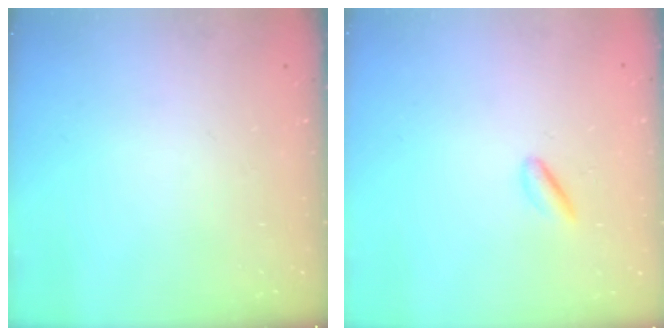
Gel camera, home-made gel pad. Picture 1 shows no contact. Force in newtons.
{"total": 2.2, "press": 2.1, "slide": 0.7}